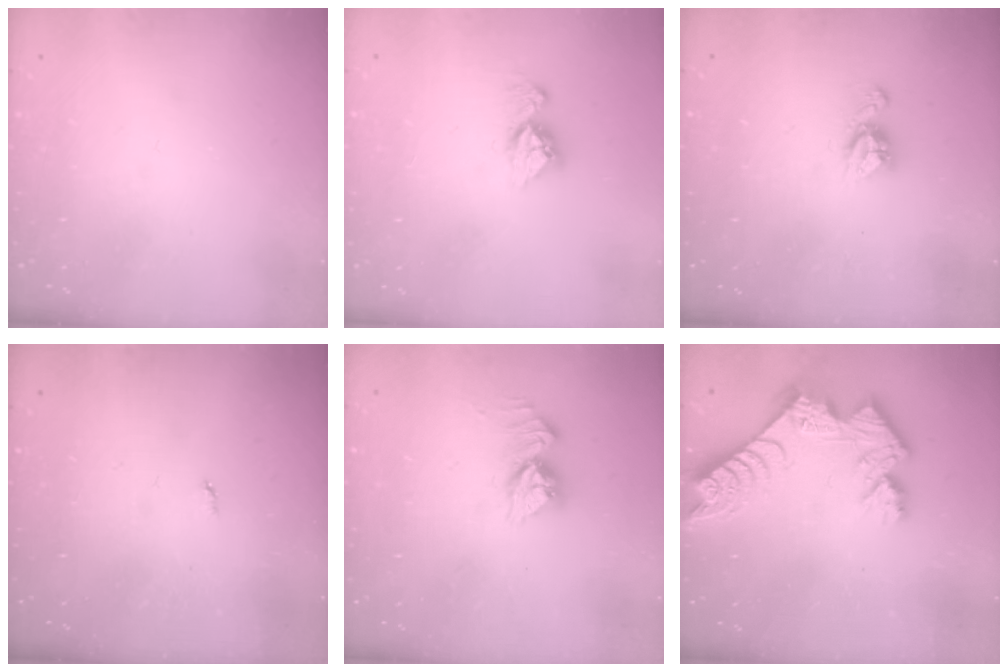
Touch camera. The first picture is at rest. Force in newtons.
{"total": 9.4, "press": 9.4, "slide": 0.8}
{"total": 6.7, "press": 6.7, "slide": 0.4}
{"total": 2.1, "press": 2.1, "slide": 0.4}
{"total": 9.7, "press": 9.7, "slide": 0.9}
{"total": 13.8, "press": 13.8, "slide": 1.1}